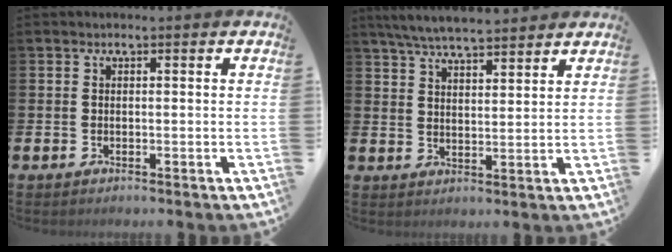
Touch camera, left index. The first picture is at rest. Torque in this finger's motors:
{"motor_torque": [0.95, -1.05, 0.86, 0.21]}